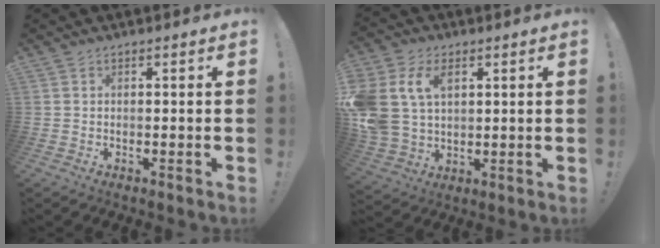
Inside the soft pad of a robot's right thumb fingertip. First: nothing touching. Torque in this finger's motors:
{"motor_torque": [0.50, 0.59, 1.44, 0.70, 0.25]}